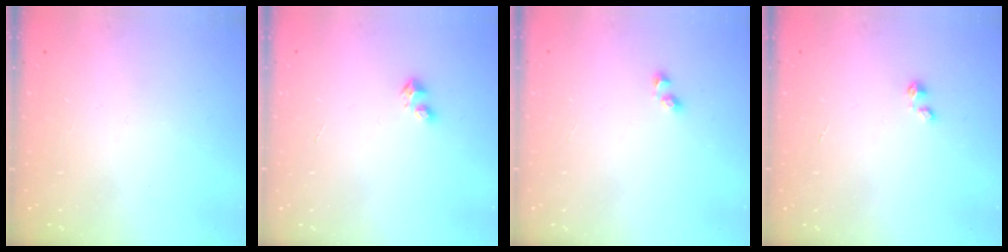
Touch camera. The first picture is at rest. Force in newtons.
{"total": 3.0, "press": 2.9, "slide": 0.2}
{"total": 2.6, "press": 2.3, "slide": 1.2}
{"total": 0.0}